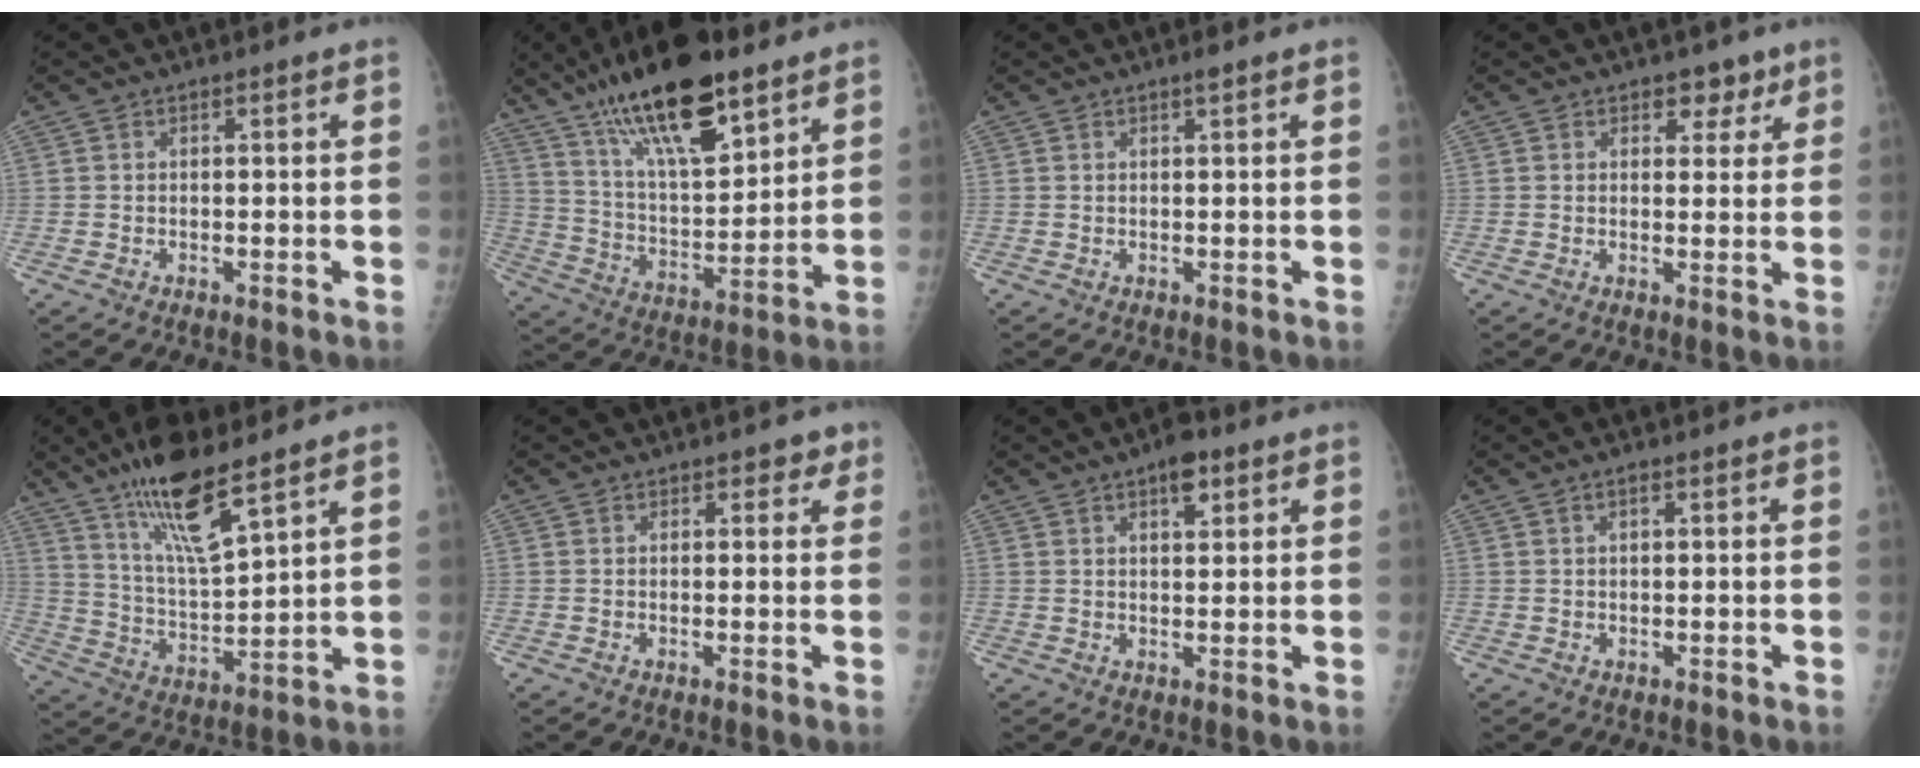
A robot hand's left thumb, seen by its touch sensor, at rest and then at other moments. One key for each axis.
{"total": 22.4, "fx": 14.6, "fy": 7.5, "fz": 15.1, "tx": -0.239, "ty": -0.054, "tz": 0.260}
{"total": 0.8, "fx": 0.5, "fy": 0.0, "fz": 0.6, "tx": -0.006, "ty": -0.002, "tz": 0.010}
{"total": 3.8, "fx": 2.4, "fy": 2.6, "fz": 1.5, "tx": 0.009, "ty": -0.011, "tz": 0.030}
{"total": 15.0, "fx": 10.2, "fy": 3.3, "fz": 10.5, "tx": -0.180, "ty": -0.056, "tz": 0.202}
{"total": 2.1, "fx": 1.3, "fy": 1.4, "fz": 0.8, "tx": 0.016, "ty": -0.003, "tz": 0.009}
{"total": 5.0, "fx": 2.7, "fy": 2.2, "fz": 3.5, "tx": -0.034, "ty": -0.010, "tz": 0.037}
{"total": 1.3, "fx": 0.5, "fy": 0.5, "fz": 1.0, "tx": -0.014, "ty": 0.001, "tz": 0.009}